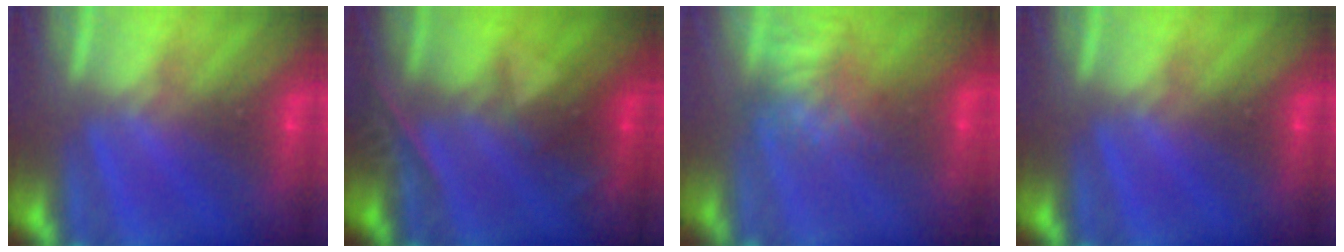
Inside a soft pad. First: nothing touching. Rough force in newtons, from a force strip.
{"total": 2.4}
{"total": 7.5}
{"total": 0.0}